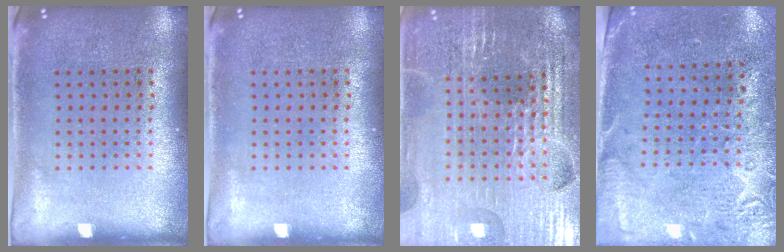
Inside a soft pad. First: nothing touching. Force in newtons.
{"total": 0.0}
{"total": 4.2, "press": 4.0, "slide": 1.1}
{"total": 2.7, "press": 2.3, "slide": 1.4}